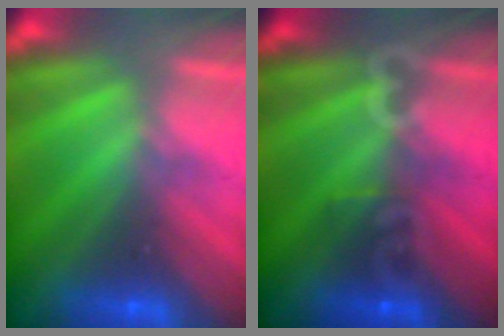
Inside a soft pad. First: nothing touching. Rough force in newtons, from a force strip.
{"total": 3.3}